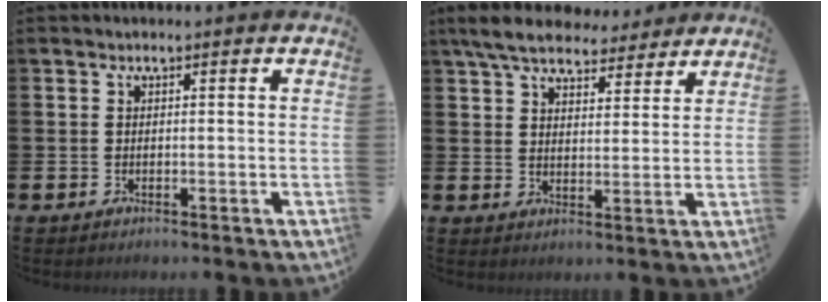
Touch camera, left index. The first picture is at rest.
{"total": 7.8, "force": [7.3, 2.0, 2.0], "torque": [-0.073, -0.046, 0.130]}